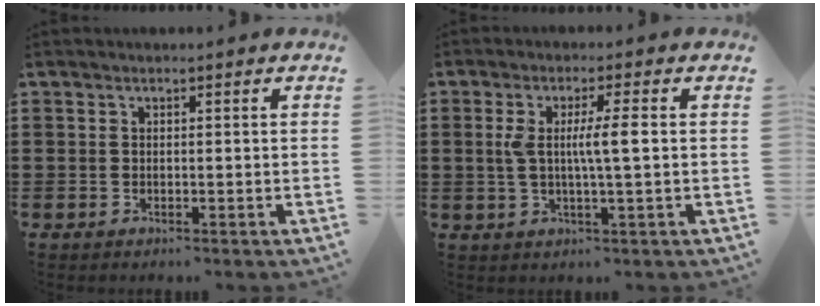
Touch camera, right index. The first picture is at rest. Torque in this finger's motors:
{"motor_torque": [0.34, -0.12, 0.18, 0.07]}